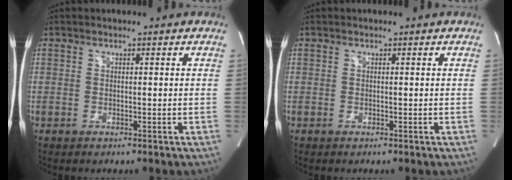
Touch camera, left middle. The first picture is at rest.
{"total": 0.0}